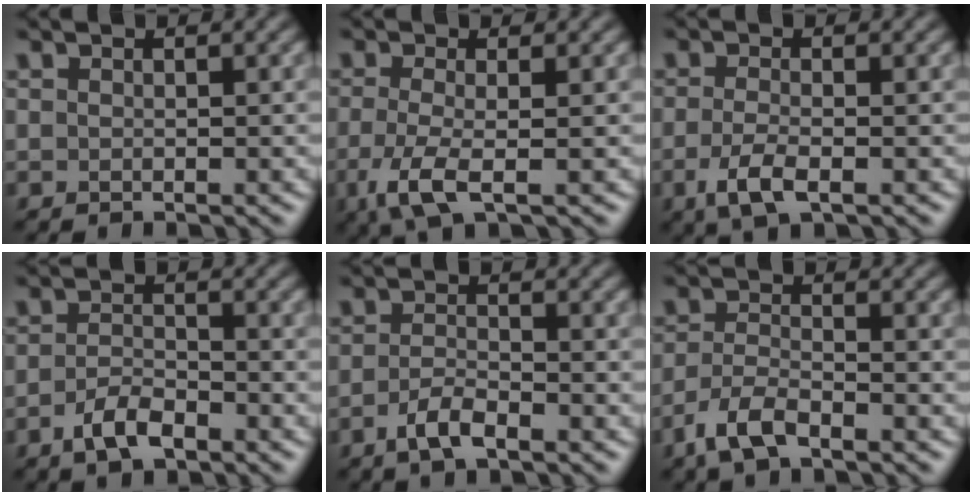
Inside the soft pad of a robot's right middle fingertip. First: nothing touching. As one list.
[{"total": 4.0, "force": [-1.4, 1.2, 3.6], "torque": [-0.085, -0.011, -0.031]}, {"total": 3.0, "force": [-1.2, 1.1, 2.6], "torque": [-0.062, -0.006, -0.028]}, {"total": 3.0, "force": [-1.8, 1.3, 2.0], "torque": [-0.042, 0.002, -0.037]}, {"total": 2.6, "force": [-1.5, 0.9, 2.0], "torque": [-0.045, 0.000, -0.034]}, {"total": 3.6, "force": [-2.5, 1.3, 2.3], "torque": [-0.053, -0.001, -0.057]}]